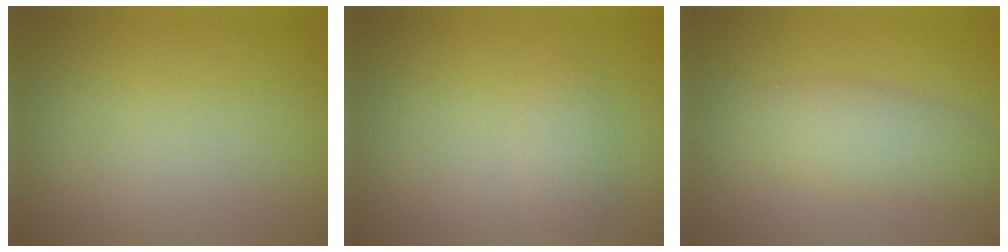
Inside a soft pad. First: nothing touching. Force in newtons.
{"total": 1.5, "press": 1.5, "slide": 0.1}
{"total": 3.7, "press": 3.7, "slide": 0.0}